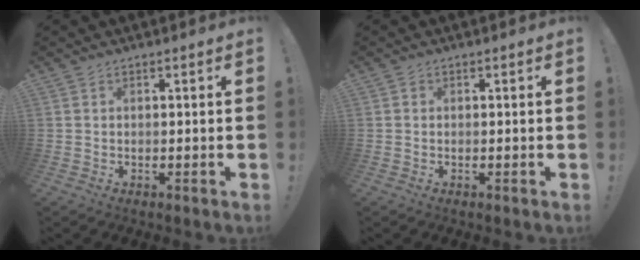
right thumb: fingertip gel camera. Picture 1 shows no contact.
{"total": 0.5, "force": [0.0, 0.5, 0.0], "torque": [-0.001, 0.002, -0.001]}